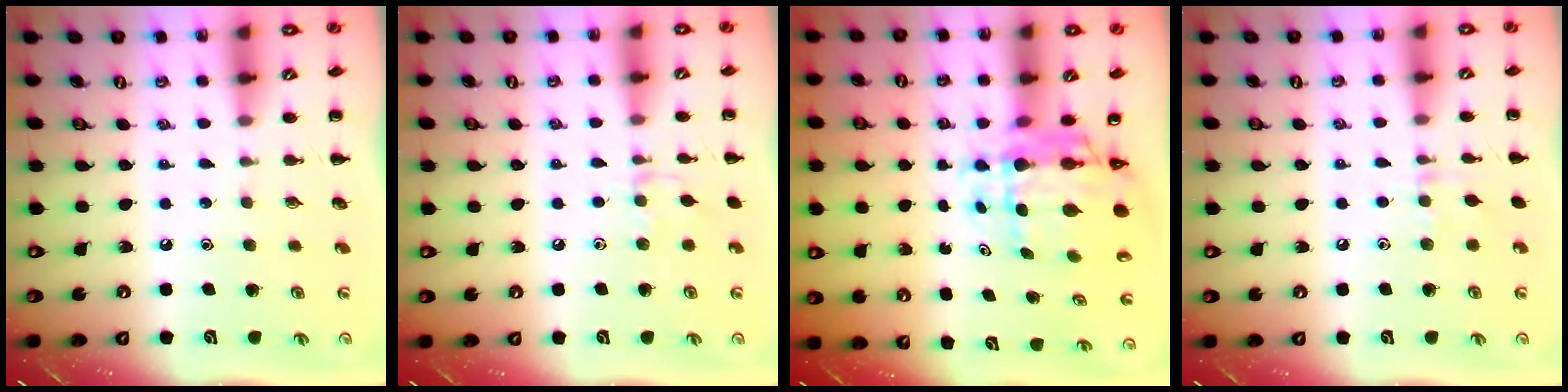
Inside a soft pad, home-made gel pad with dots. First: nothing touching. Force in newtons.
{"total": 6.3, "press": 6.1, "slide": 1.6}
{"total": 7.1, "press": 6.7, "slide": 2.5}
{"total": 5.1, "press": 4.8, "slide": 1.7}